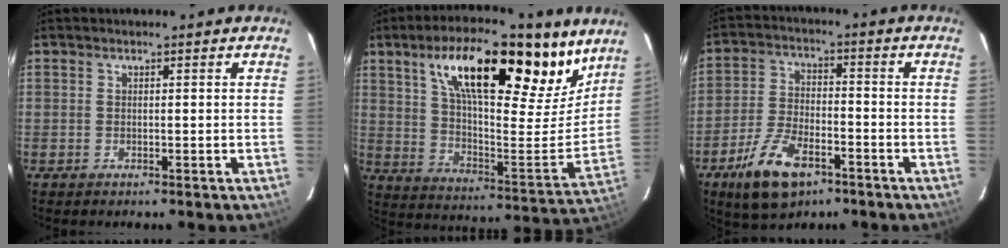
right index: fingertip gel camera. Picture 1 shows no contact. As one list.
[{"total": 27.8, "force": [17.2, 10.2, 19.3], "torque": [-0.305, 0.025, 0.286]}, {"total": 12.1, "force": [-7.1, 5.8, 7.9], "torque": [-0.174, -0.008, -0.129]}]